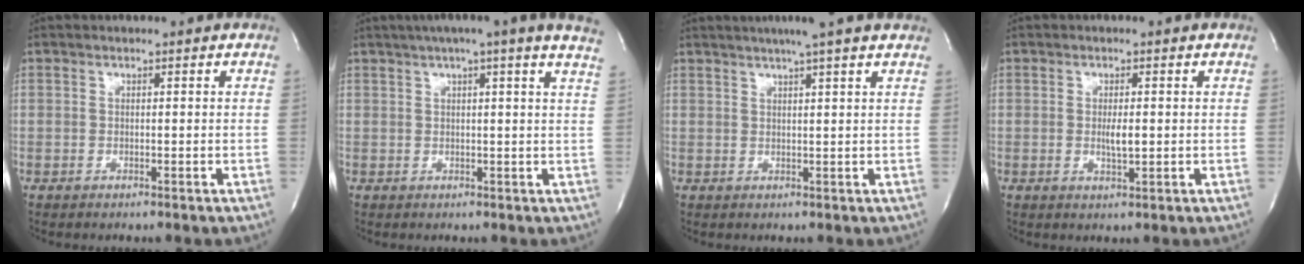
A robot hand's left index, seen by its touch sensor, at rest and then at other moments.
{"total": 13.5, "force": [10.6, -0.5, 8.4], "torque": [-0.130, 0.025, 0.119]}
{"total": 7.2, "force": [5.7, -0.8, 4.3], "torque": [-0.066, 0.019, 0.069]}
{"total": 2.5, "force": [-0.1, 0.5, 2.4], "torque": [-0.047, -0.003, -0.001]}